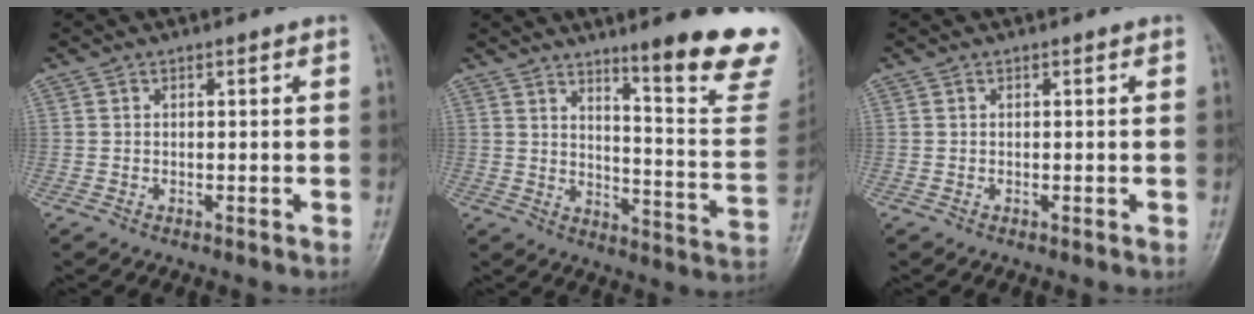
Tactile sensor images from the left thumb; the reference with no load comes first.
{"total": 18.7, "force": [12.6, 2.1, 13.6], "torque": [-0.141, -0.090, 0.174]}
{"total": 0.0}